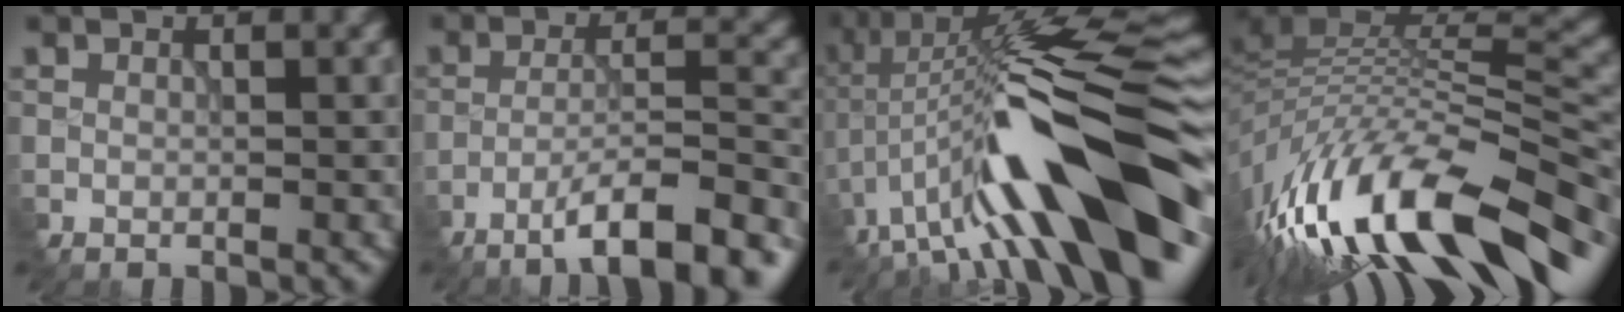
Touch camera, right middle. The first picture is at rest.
{"total": 9.6, "force": [-6.8, 2.1, 6.4], "torque": [-0.098, 0.011, -0.109]}
{"total": 15.3, "force": [-4.5, 3.9, 14.1], "torque": [-0.225, 0.030, -0.070]}
{"total": 15.8, "force": [-8.2, 5.7, 12.3], "torque": [-0.233, 0.013, -0.137]}